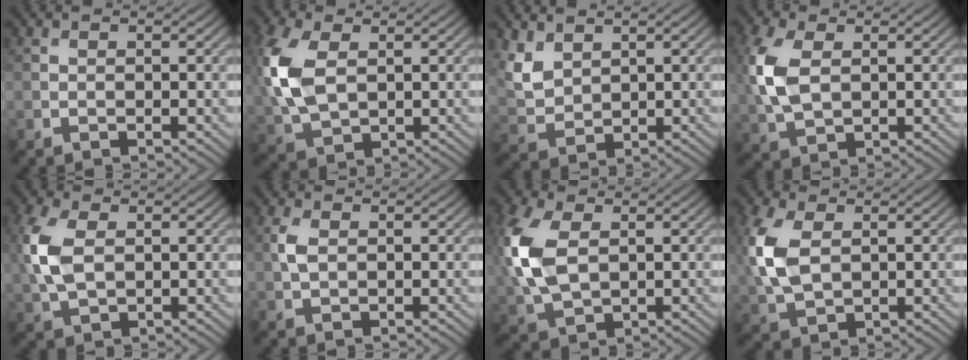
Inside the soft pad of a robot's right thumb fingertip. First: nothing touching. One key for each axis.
{"total": 9.9, "fx": 1.6, "fy": 6.1, "fz": 7.6, "tx": -0.234, "ty": 0.003, "tz": 0.034}
{"total": 5.0, "fx": 2.8, "fy": 3.1, "fz": 2.7, "tx": -0.076, "ty": -0.004, "tz": 0.064}
{"total": 7.6, "fx": 1.1, "fy": 4.7, "fz": 5.9, "tx": -0.168, "ty": 0.005, "tz": 0.021}
{"total": 7.0, "fx": 0.9, "fy": 4.3, "fz": 5.4, "tx": -0.155, "ty": 0.005, "tz": 0.017}
{"total": 2.3, "fx": 0.4, "fy": 1.4, "fz": 1.8, "tx": -0.052, "ty": 0.002, "tz": 0.009}
{"total": 11.0, "fx": 1.5, "fy": 6.9, "fz": 8.4, "tx": -0.256, "ty": 0.004, "tz": 0.032}
{"total": 8.5, "fx": 1.4, "fy": 5.3, "fz": 6.5, "tx": -0.191, "ty": 0.003, "tz": 0.029}